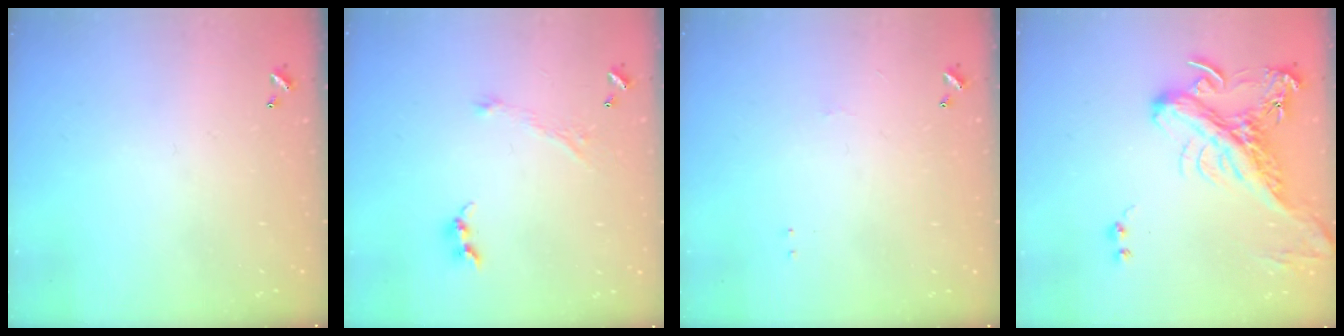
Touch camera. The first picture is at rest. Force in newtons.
{"total": 2.3, "press": 2.3, "slide": 0.4}
{"total": 1.0, "press": 0.9, "slide": 0.5}
{"total": 7.2, "press": 6.9, "slide": 2.0}